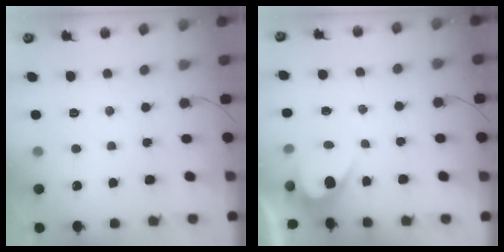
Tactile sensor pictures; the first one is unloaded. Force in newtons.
{"total": 3.0, "press": 3.0, "slide": 0.2}